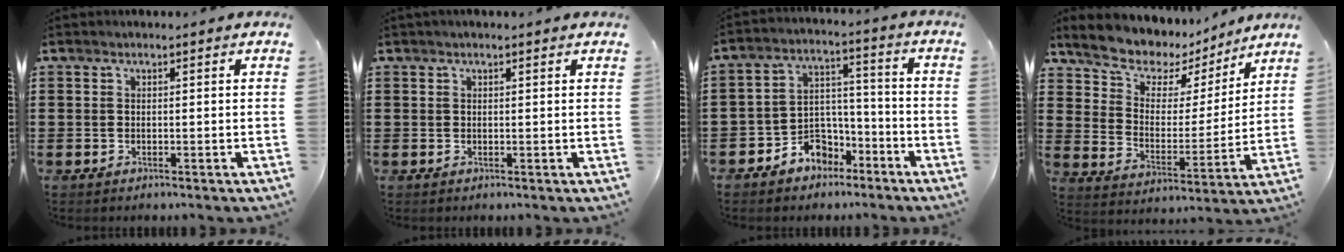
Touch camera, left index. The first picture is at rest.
{"total": 0.6, "force": [0.4, 0.0, 0.5], "torque": [-0.009, 0.001, 0.007]}
{"total": 5.6, "force": [-4.1, 3.8, 0.7], "torque": [-0.020, 0.016, -0.079]}
{"total": 7.8, "force": [6.8, 3.5, 1.3], "torque": [-0.064, -0.047, 0.119]}